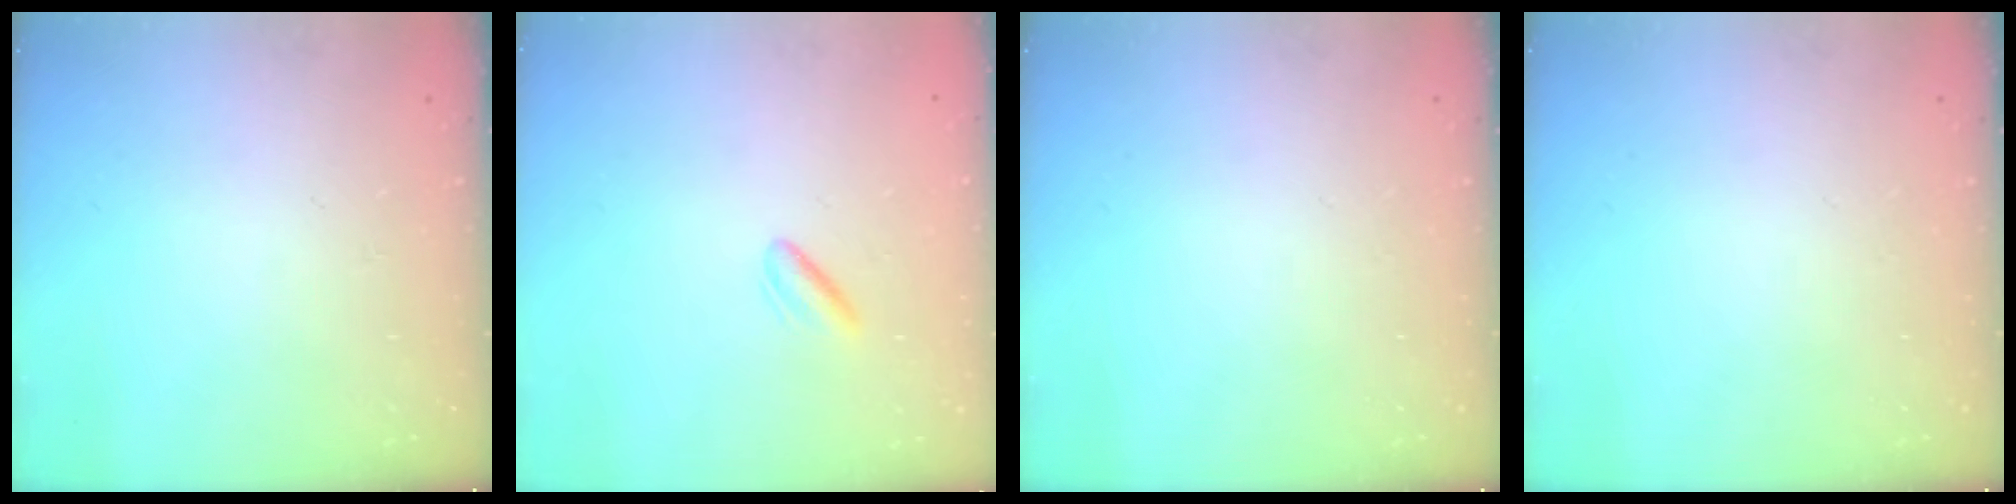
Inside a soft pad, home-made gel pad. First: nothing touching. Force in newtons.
{"total": 2.9, "press": 2.6, "slide": 1.3}
{"total": 0.0}
{"total": 0.0}